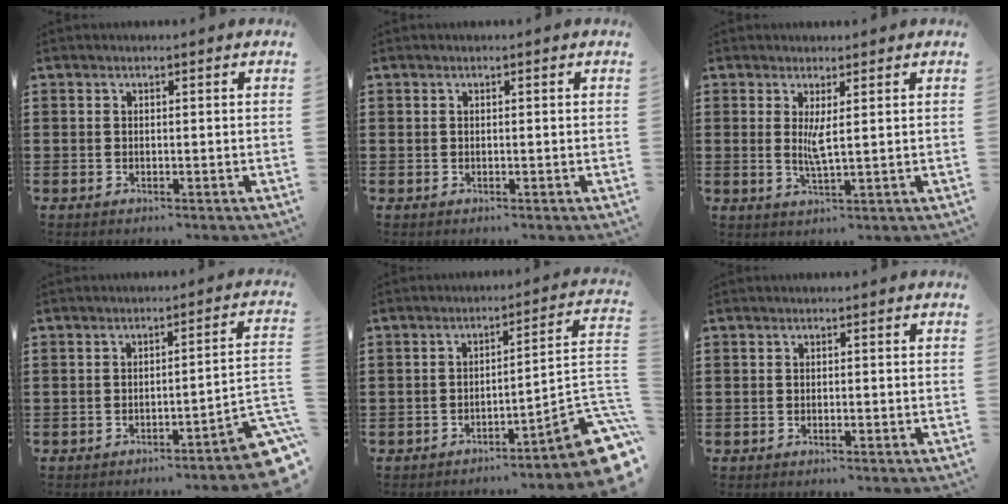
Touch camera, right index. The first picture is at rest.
{"total": 0.0}
{"total": 3.2, "force": [0.9, 0.2, 3.0], "torque": [-0.061, -0.005, 0.014]}
{"total": 4.0, "force": [-3.0, 0.1, 2.7], "torque": [-0.041, -0.019, -0.061]}
{"total": 7.1, "force": [-4.3, 1.0, 5.5], "torque": [-0.070, -0.019, -0.084]}
{"total": 0.6, "force": [-0.2, 0.2, 0.5], "torque": [-0.011, -0.003, -0.004]}